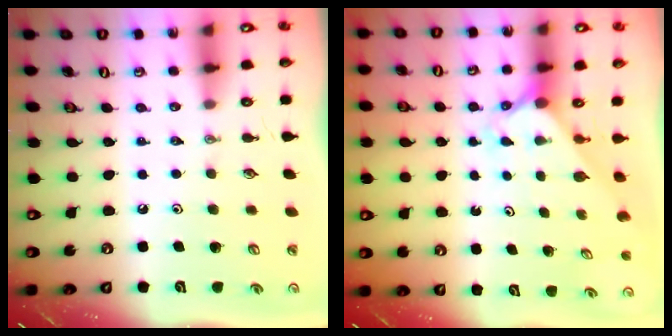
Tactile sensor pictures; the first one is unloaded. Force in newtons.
{"total": 1.8, "press": 1.8, "slide": 0.2}